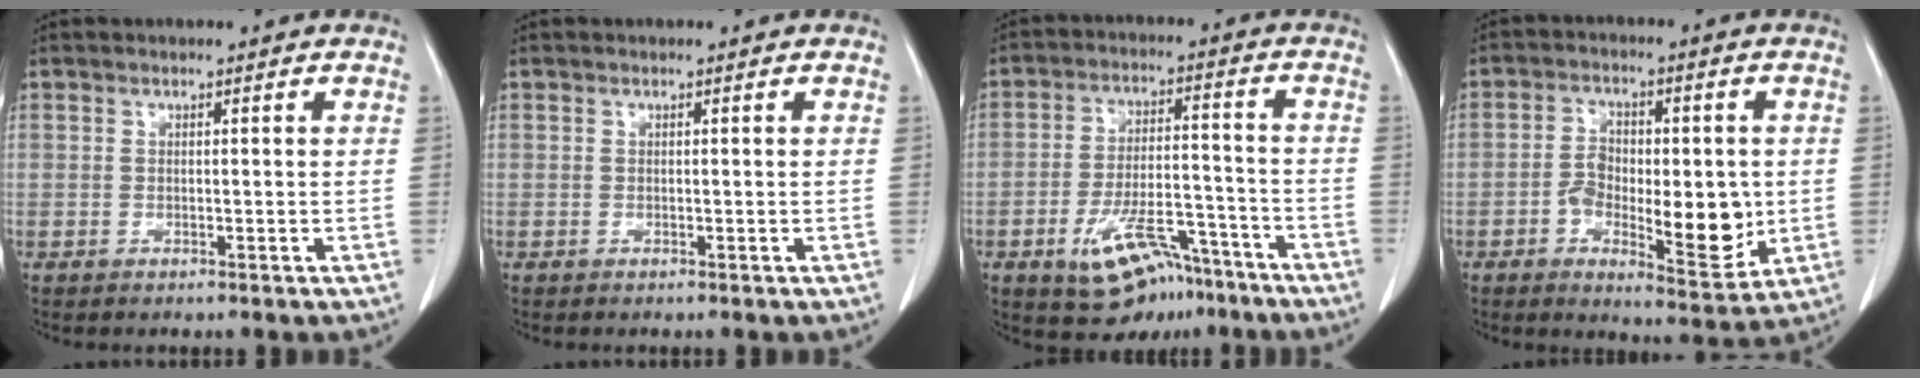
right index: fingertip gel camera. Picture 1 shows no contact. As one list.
[{"total": 0.0}, {"total": 11.8, "force": [-7.4, 4.9, 7.8], "torque": [-0.130, 0.010, -0.113]}, {"total": 12.3, "force": [-2.0, 5.4, 10.8], "torque": [-0.158, -0.003, -0.023]}]